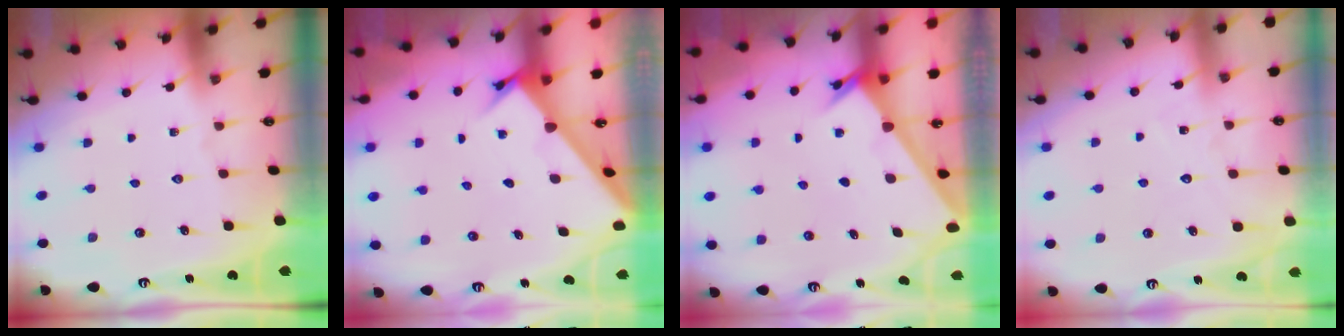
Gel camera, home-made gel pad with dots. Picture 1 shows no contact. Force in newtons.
{"total": 2.6, "press": 2.6, "slide": 0.2}
{"total": 2.2, "press": 2.2, "slide": 0.2}
{"total": 7.5, "press": 7.5, "slide": 0.4}